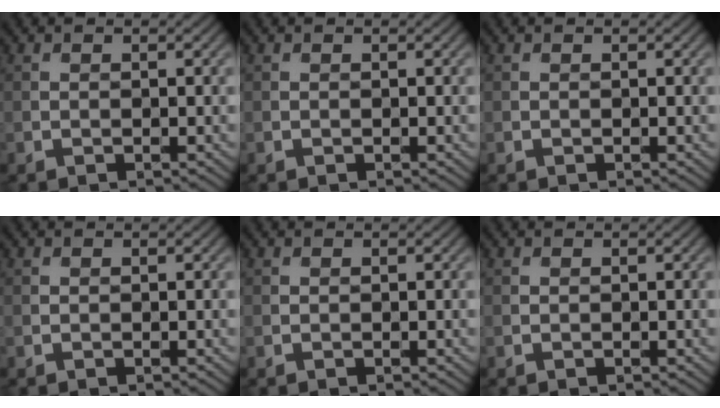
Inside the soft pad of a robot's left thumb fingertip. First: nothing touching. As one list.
[{"total": 0.0}, {"total": 0.0}, {"total": 0.0}, {"total": 0.0}, {"total": 0.0}]